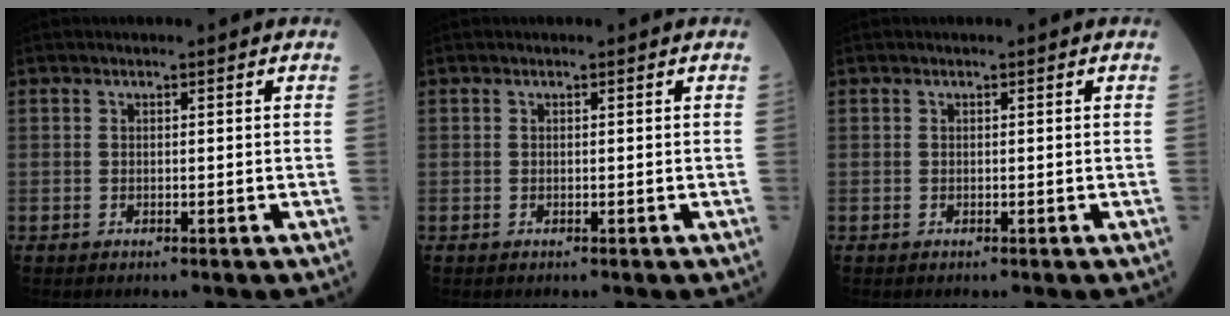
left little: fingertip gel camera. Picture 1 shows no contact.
{"total": 0.0}
{"total": 0.0}